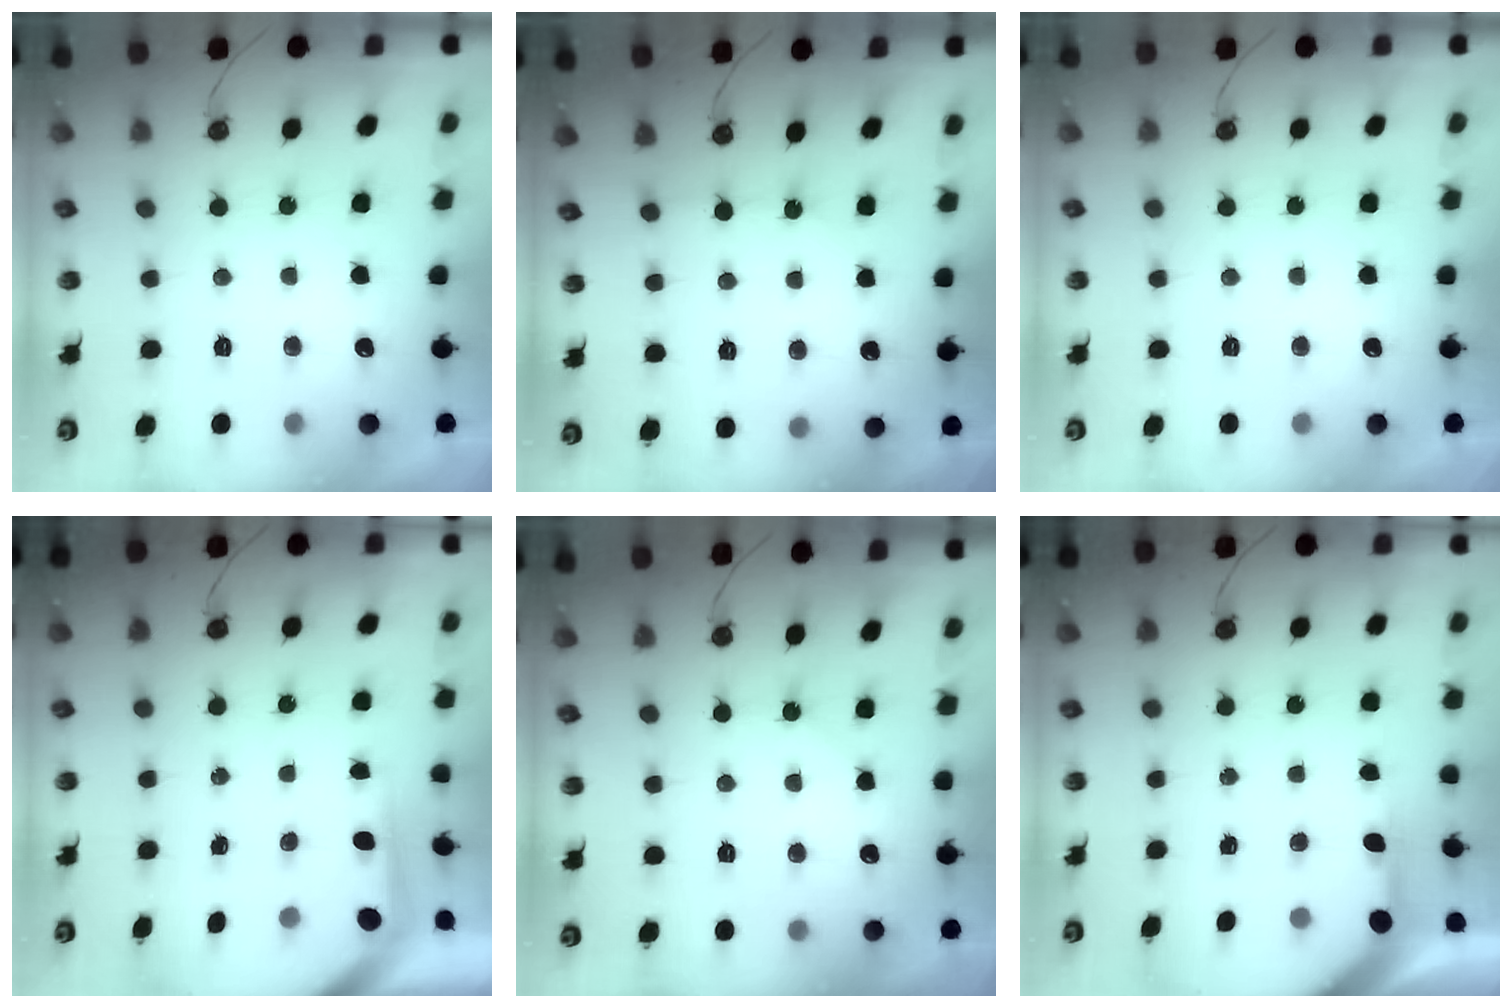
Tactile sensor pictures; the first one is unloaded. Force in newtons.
{"total": 2.8, "press": 2.8, "slide": 0.4}
{"total": 0.0}
{"total": 3.8, "press": 3.8, "slide": 0.4}
{"total": 4.0, "press": 4.0, "slide": 0.7}
{"total": 4.3, "press": 4.3, "slide": 0.1}